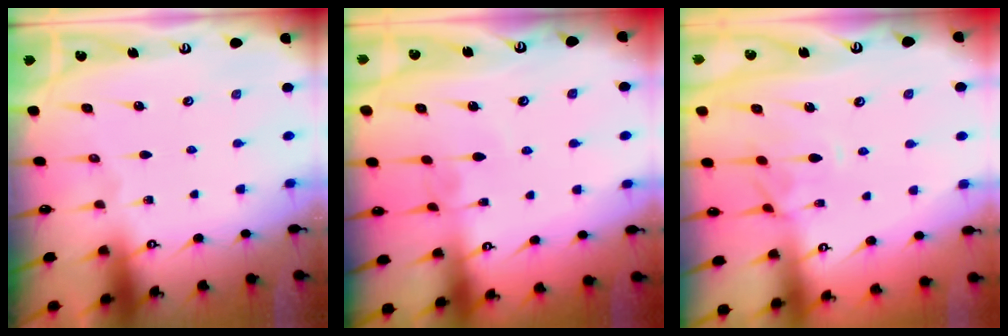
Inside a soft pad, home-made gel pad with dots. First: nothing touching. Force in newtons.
{"total": 3.3, "press": 3.3, "slide": 0.2}
{"total": 0.9, "press": 0.3, "slide": 0.9}